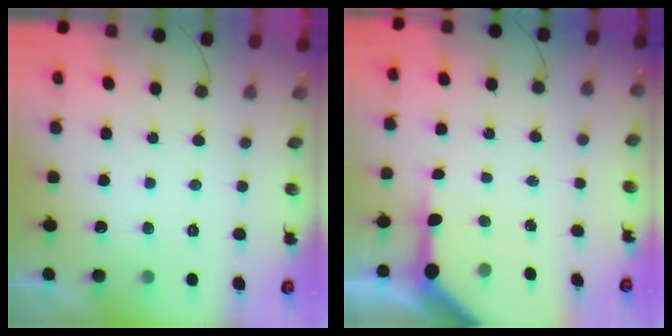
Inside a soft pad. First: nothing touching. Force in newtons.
{"total": 8.2, "press": 8.2, "slide": 0.9}